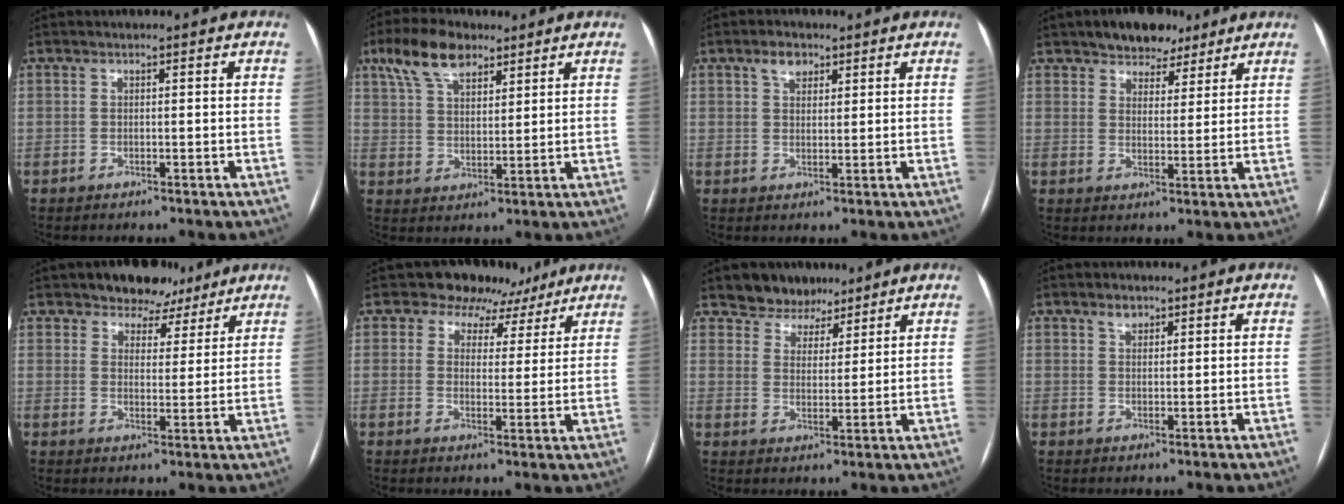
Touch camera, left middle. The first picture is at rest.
{"total": 9.2, "force": [6.1, 4.1, 5.5], "torque": [-0.112, 0.024, 0.117]}
{"total": 3.2, "force": [1.9, 1.9, 1.6], "torque": [-0.032, 0.010, 0.036]}
{"total": 7.0, "force": [5.2, 3.8, 2.6], "torque": [-0.027, 0.011, 0.081]}
{"total": 6.8, "force": [5.2, 4.1, 1.2], "torque": [-0.007, 0.006, 0.072]}
{"total": 7.9, "force": [6.0, 5.2, 0.2], "torque": [0.016, 0.005, 0.063]}
{"total": 6.5, "force": [5.2, 3.8, 0.7], "torque": [-0.008, 0.009, 0.088]}
{"total": 1.9, "force": [1.3, 1.1, 0.8], "torque": [-0.015, 0.005, 0.023]}